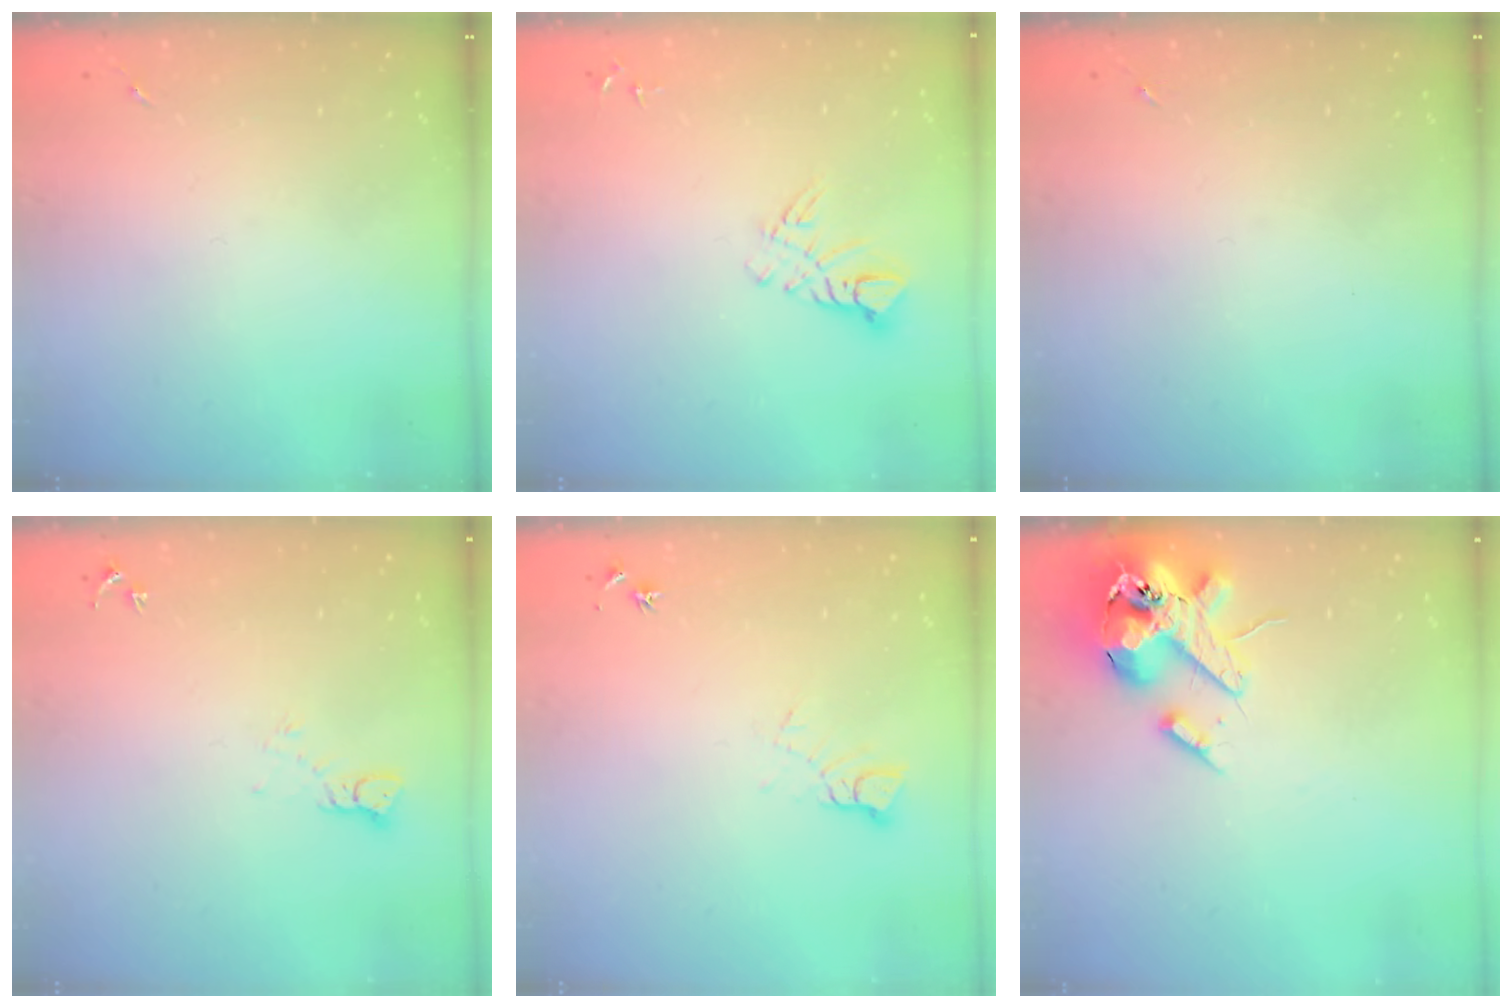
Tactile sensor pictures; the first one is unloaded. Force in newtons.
{"total": 7.5, "press": 7.5, "slide": 0.7}
{"total": 0.0}
{"total": 3.7, "press": 3.7, "slide": 0.3}
{"total": 5.4, "press": 5.4, "slide": 0.5}
{"total": 16.9, "press": 16.7, "slide": 2.8}